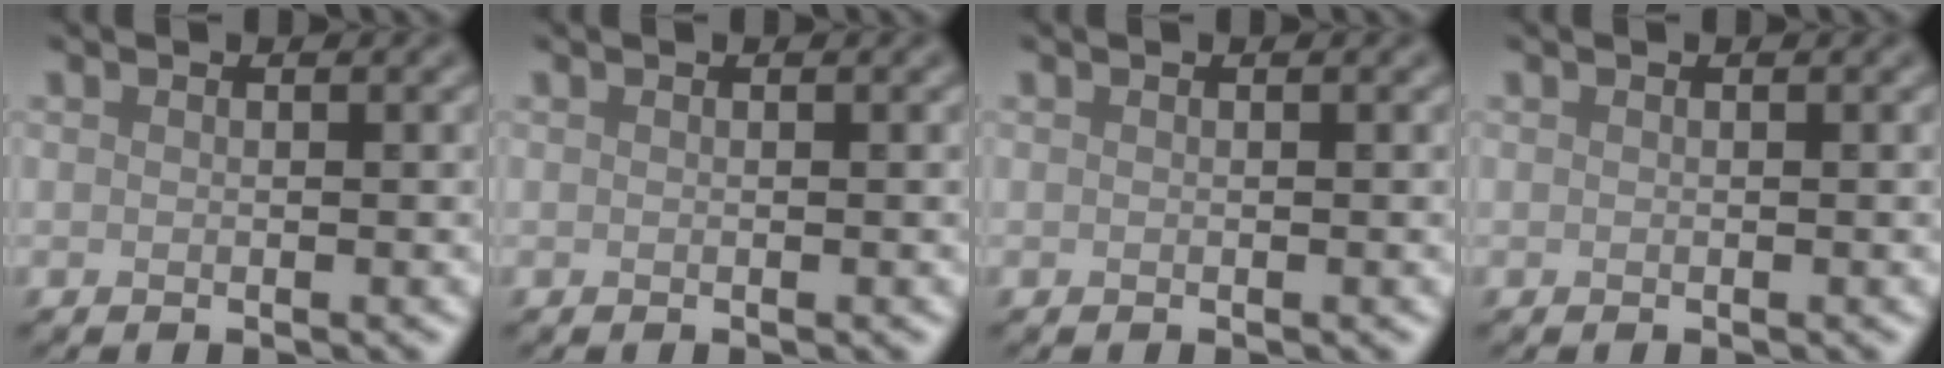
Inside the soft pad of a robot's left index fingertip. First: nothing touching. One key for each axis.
{"total": 0.0}
{"total": 0.0}
{"total": 0.0}